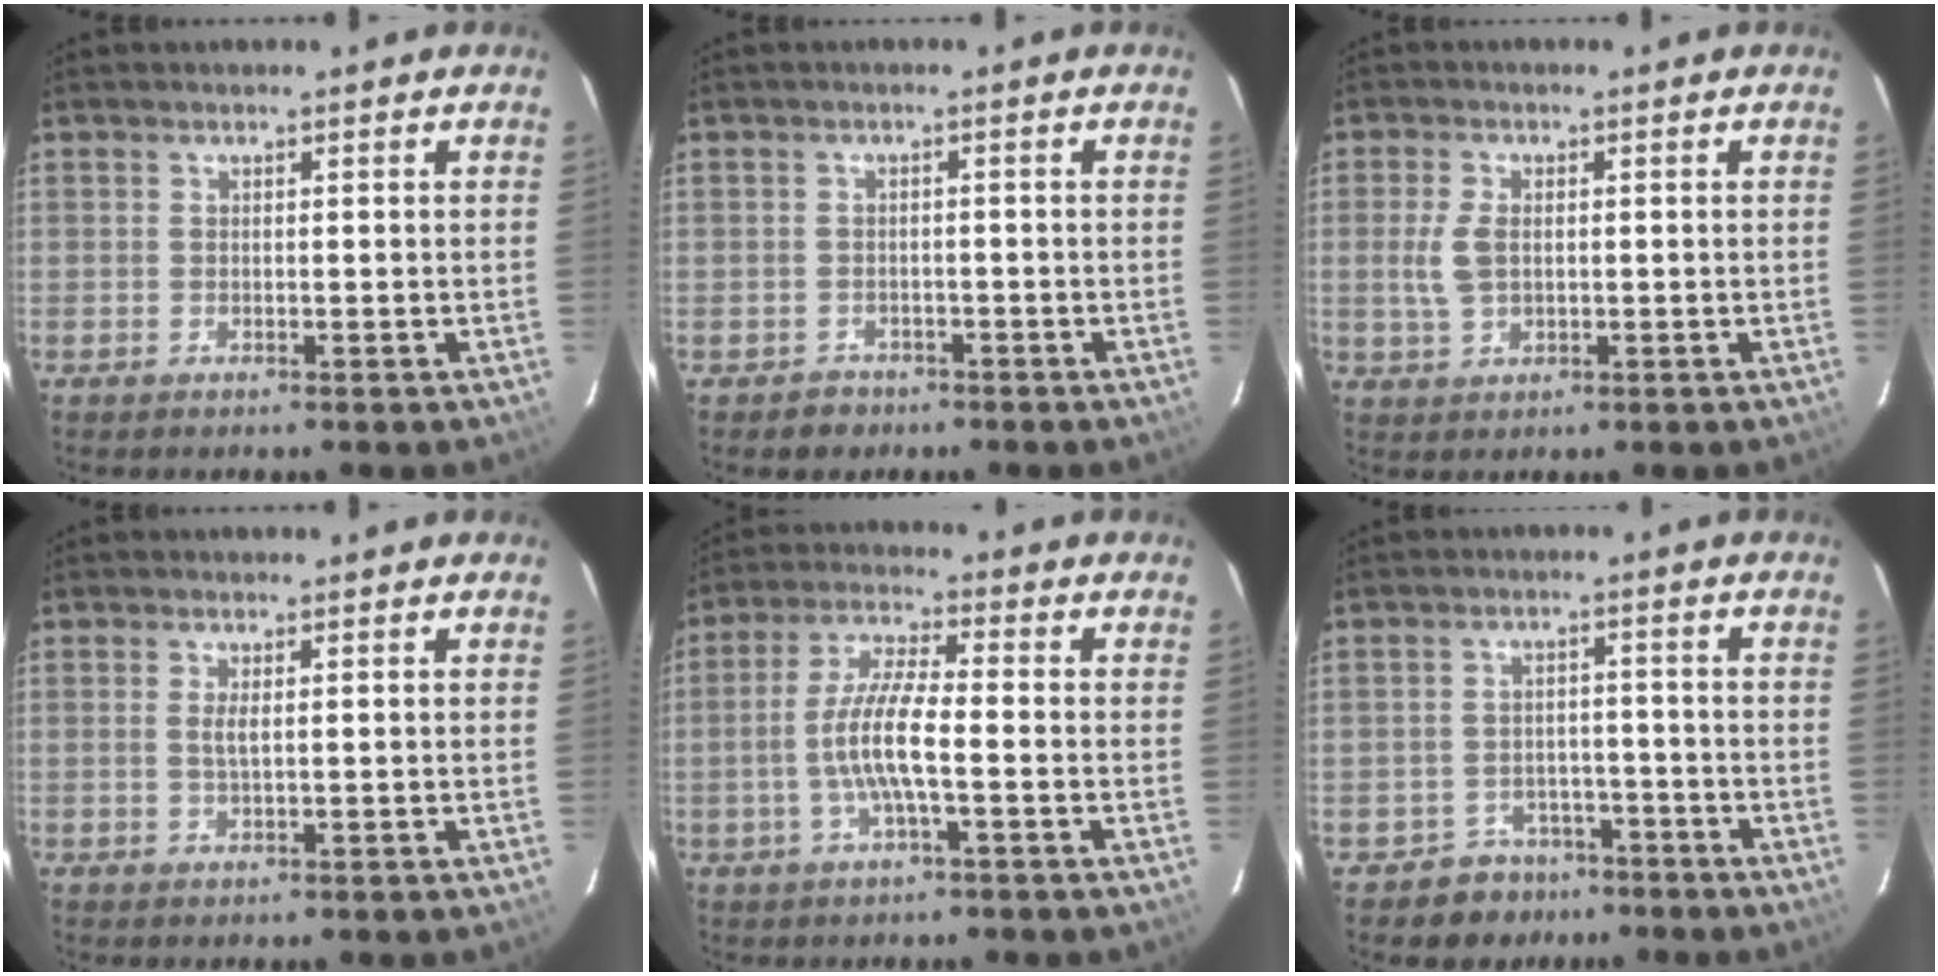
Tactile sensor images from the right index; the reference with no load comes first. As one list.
[{"total": 3.2, "force": [-1.8, 2.6, 0.0], "torque": [-0.003, 0.014, -0.024]}, {"total": 4.8, "force": [0.1, 2.9, 3.8], "torque": [-0.085, 0.003, 0.005]}, {"total": 1.6, "force": [0.2, 0.3, 1.6], "torque": [-0.031, 0.000, 0.003]}, {"total": 9.0, "force": [-2.2, 1.3, 8.7], "torque": [-0.177, 0.004, -0.043]}, {"total": 6.3, "force": [-4.3, 4.6, -0.3], "torque": [-0.004, 0.035, -0.060]}]